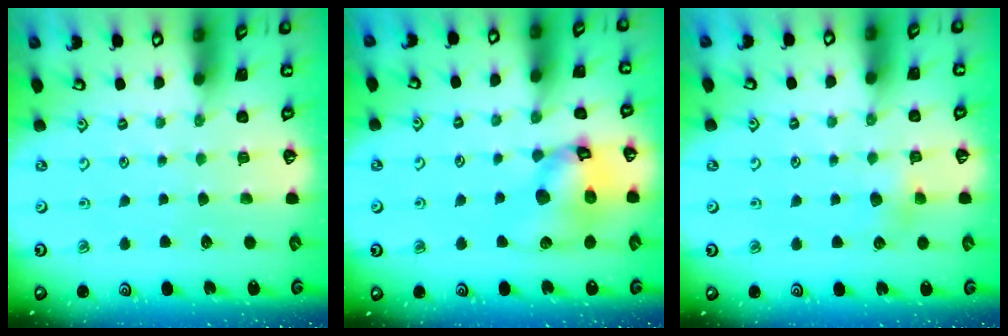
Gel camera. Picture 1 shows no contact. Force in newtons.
{"total": 13.5, "press": 13.3, "slide": 1.7}
{"total": 4.2, "press": 4.2, "slide": 0.4}